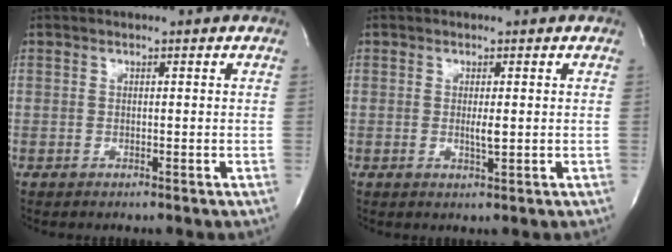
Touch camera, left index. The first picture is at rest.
{"total": 1.6, "force": [-0.2, 0.2, 1.6], "torque": [-0.034, -0.008, -0.002]}